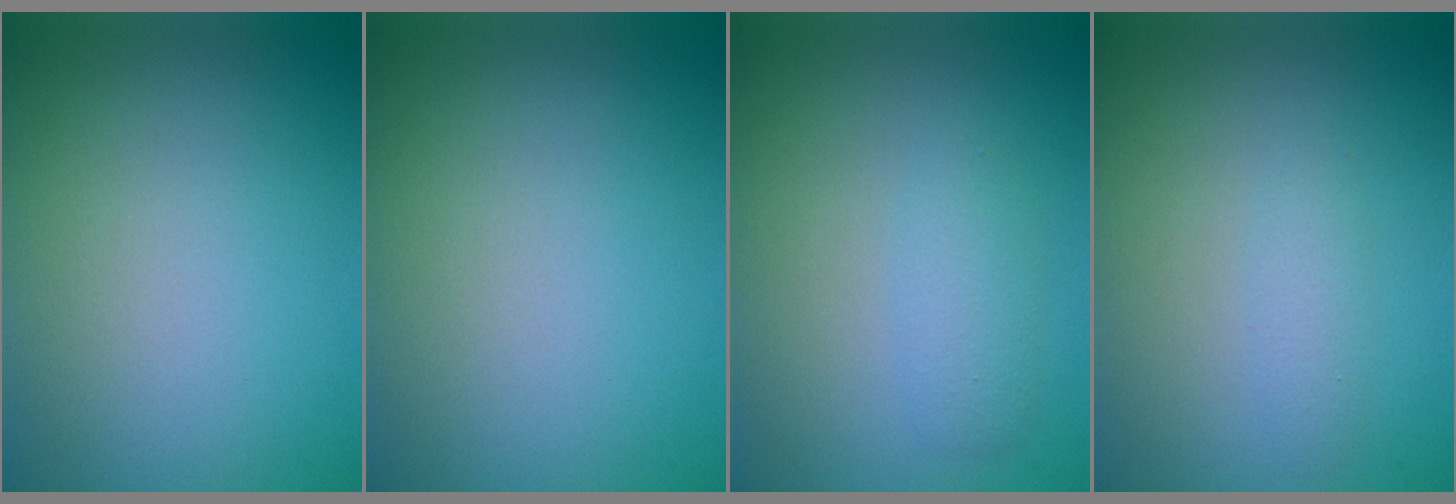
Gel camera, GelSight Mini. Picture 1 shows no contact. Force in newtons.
{"total": 0.0}
{"total": 1.9, "press": 1.9, "slide": 0.1}
{"total": 1.1, "press": 1.1, "slide": 0.0}